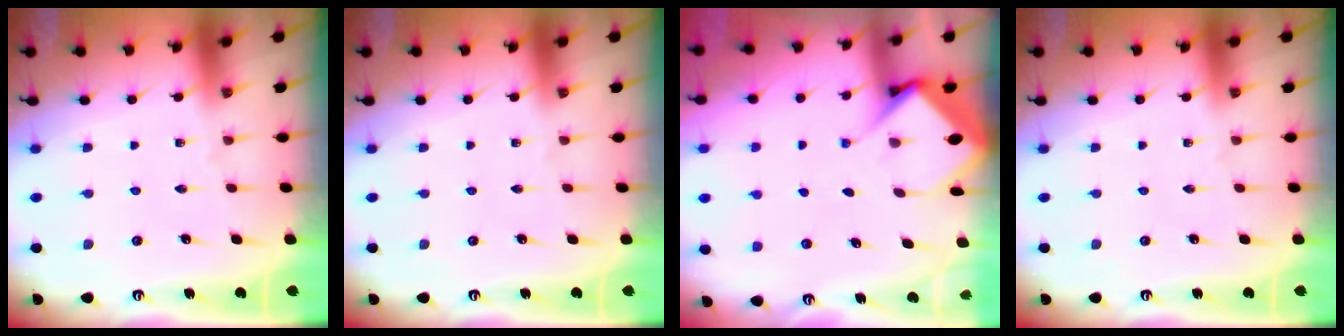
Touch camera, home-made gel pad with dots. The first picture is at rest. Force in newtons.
{"total": 0.0}
{"total": 6.8, "press": 6.8, "slide": 0.7}
{"total": 0.0}